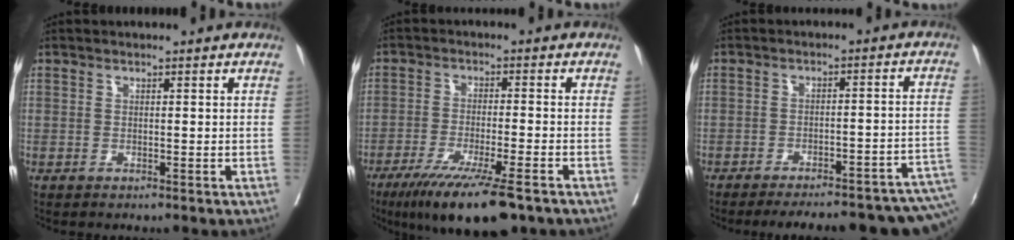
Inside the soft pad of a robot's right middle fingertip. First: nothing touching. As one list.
[{"total": 13.0, "force": [-9.2, 1.4, 9.1], "torque": [-0.143, -0.032, -0.147]}, {"total": 19.3, "force": [-15.2, 3.5, 11.2], "torque": [-0.110, 0.011, -0.185]}]